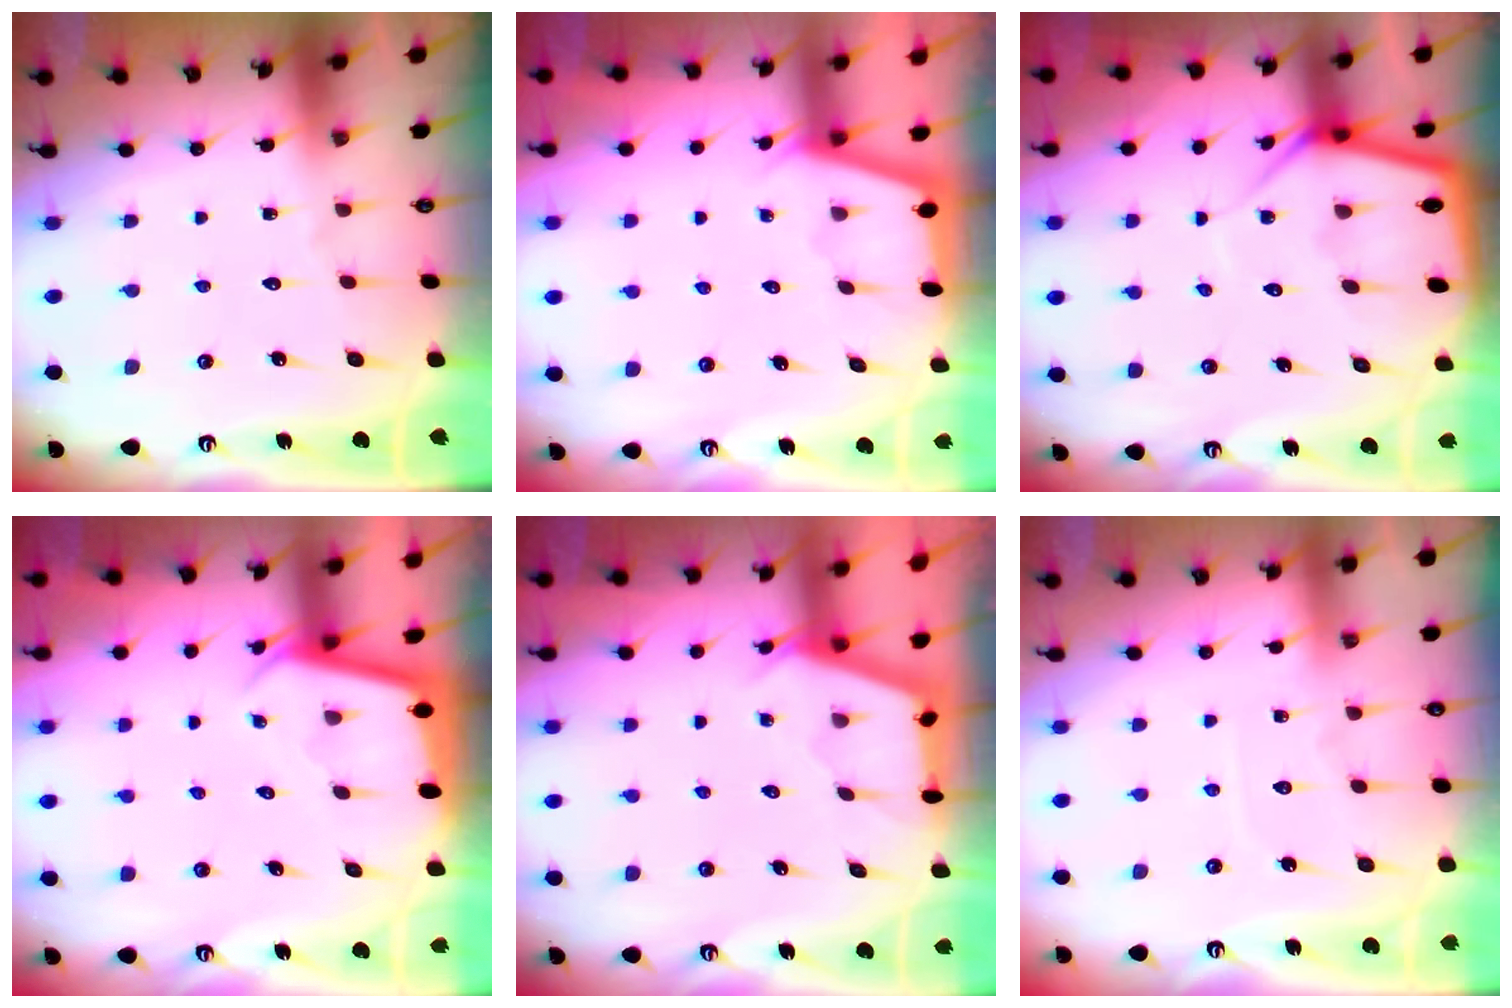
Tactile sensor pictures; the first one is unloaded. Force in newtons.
{"total": 2.4, "press": 2.3, "slide": 0.4}
{"total": 7.3, "press": 7.3, "slide": 0.5}
{"total": 2.5, "press": 2.5, "slide": 0.1}
{"total": 2.9, "press": 2.8, "slide": 0.3}
{"total": 3.4, "press": 3.4, "slide": 0.5}